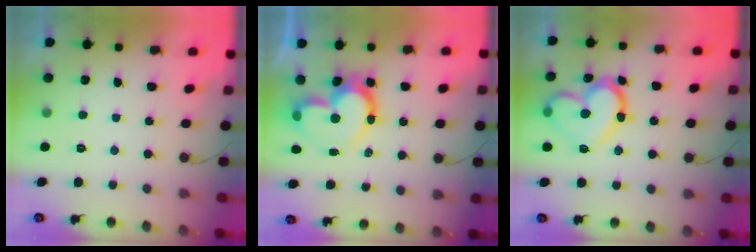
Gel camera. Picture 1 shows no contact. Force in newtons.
{"total": 14.3, "press": 14.2, "slide": 1.2}
{"total": 17.5, "press": 17.4, "slide": 1.4}